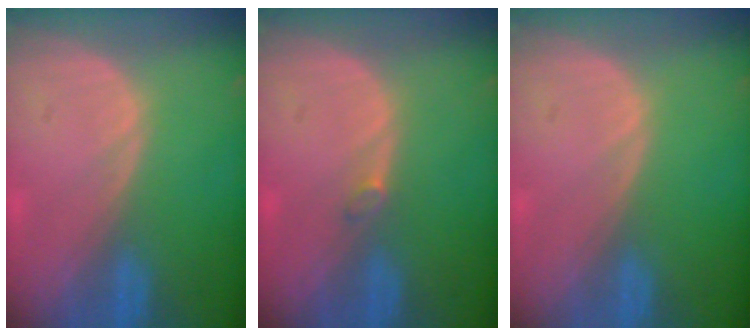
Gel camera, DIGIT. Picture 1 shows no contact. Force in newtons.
{"total": 0.9, "press": 0.9, "slide": 0.3}
{"total": 0.0}